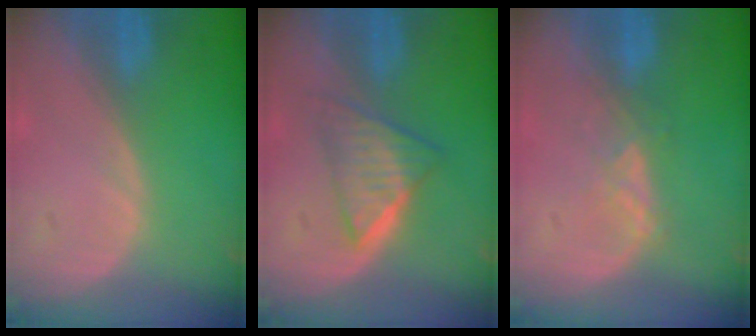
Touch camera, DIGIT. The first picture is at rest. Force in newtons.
{"total": 6.2, "press": 5.4, "slide": 3.2}
{"total": 2.9, "press": 2.8, "slide": 0.7}